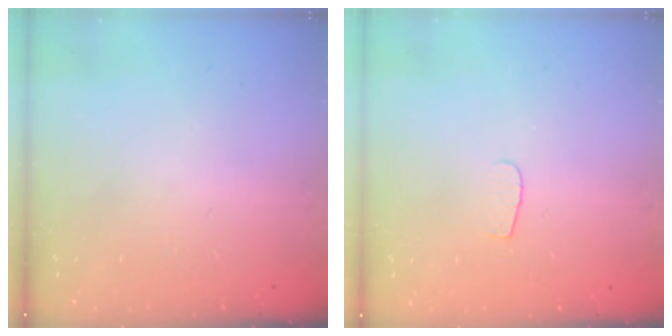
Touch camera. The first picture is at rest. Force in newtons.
{"total": 4.0, "press": 4.0, "slide": 0.4}